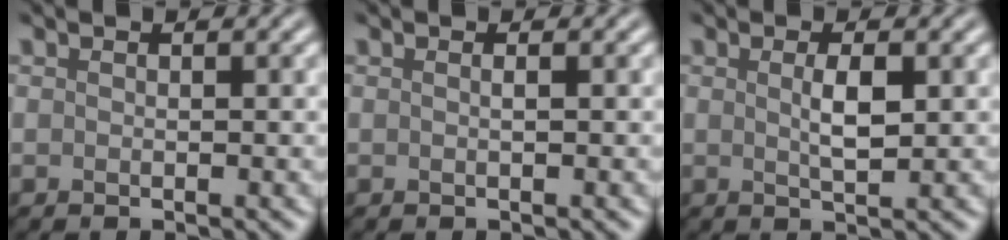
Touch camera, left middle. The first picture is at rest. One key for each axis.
{"total": 0.7, "fx": 0.1, "fy": 0.2, "fz": 0.6, "tx": -0.006, "ty": 0.003, "tz": -0.003}
{"total": 2.2, "fx": 0.4, "fy": 0.5, "fz": 2.1, "tx": -0.039, "ty": 0.001, "tz": 0.009}